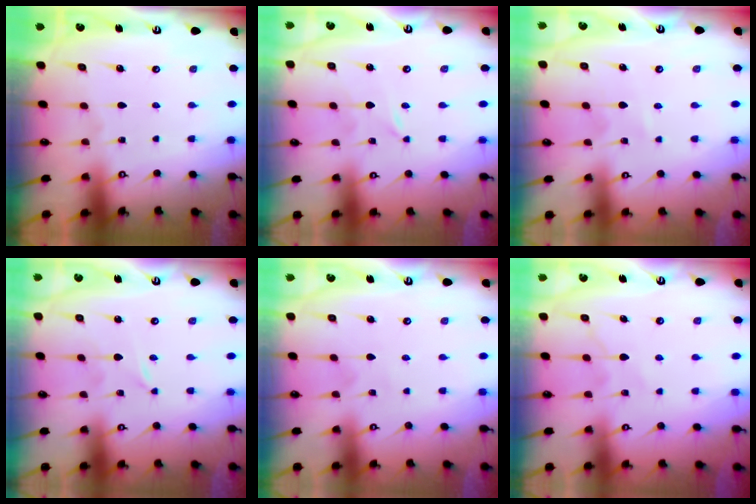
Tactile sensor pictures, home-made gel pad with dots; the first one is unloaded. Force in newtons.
{"total": 0.0}
{"total": 1.7, "press": 1.6, "slide": 0.2}
{"total": 0.0}
{"total": 2.2, "press": 2.2, "slide": 0.2}
{"total": 7.8, "press": 7.7, "slide": 0.7}